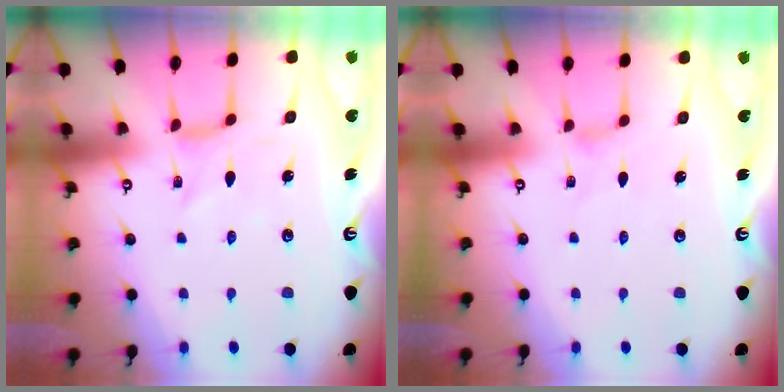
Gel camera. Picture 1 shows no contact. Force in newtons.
{"total": 0.7, "press": 0.6, "slide": 0.3}